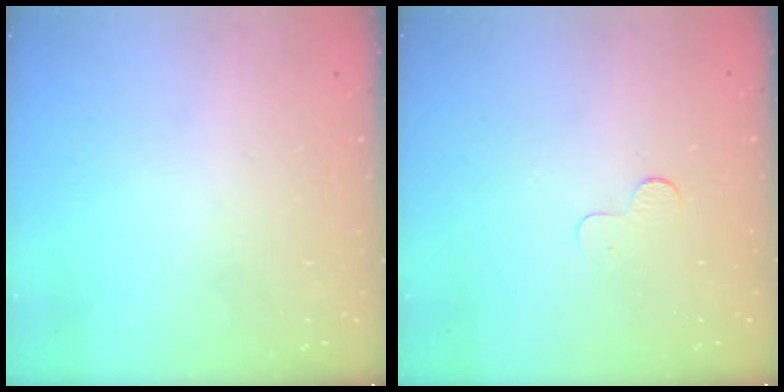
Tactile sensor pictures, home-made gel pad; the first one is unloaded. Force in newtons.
{"total": 2.6, "press": 2.6, "slide": 0.2}